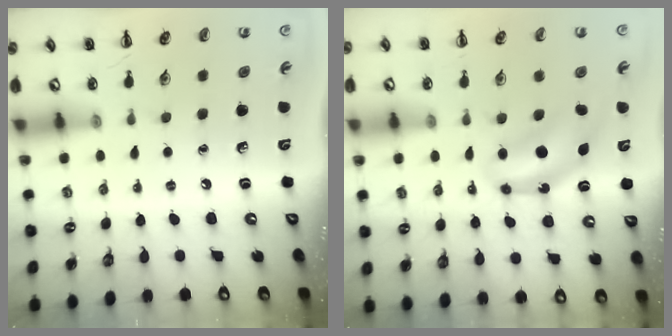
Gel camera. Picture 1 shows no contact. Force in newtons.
{"total": 6.8, "press": 6.8, "slide": 0.2}